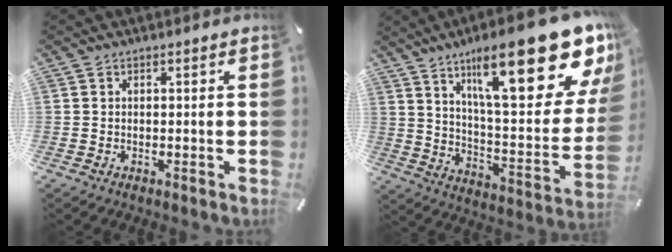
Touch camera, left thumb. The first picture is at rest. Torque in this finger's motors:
{"motor_torque": [2.58, 2.43, 2.06, -0.71, 0.58]}